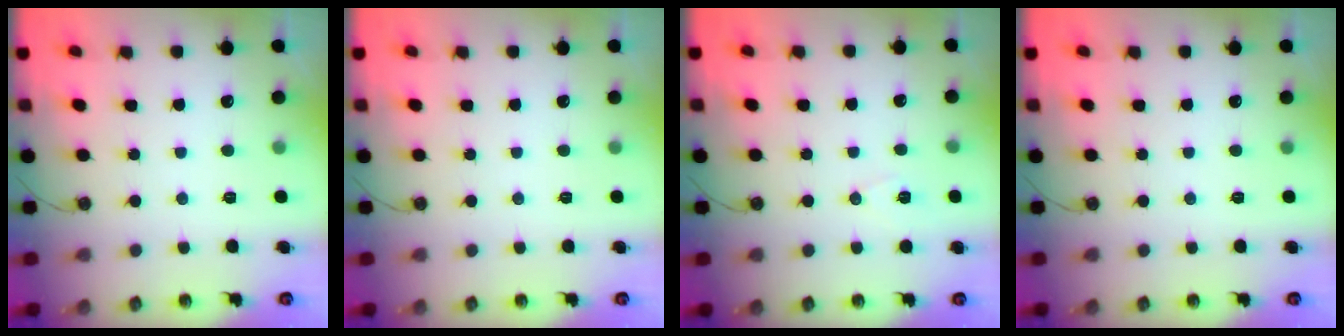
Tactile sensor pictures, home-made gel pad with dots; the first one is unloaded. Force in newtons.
{"total": 0.0}
{"total": 5.9, "press": 4.7, "slide": 3.6}
{"total": 0.0}